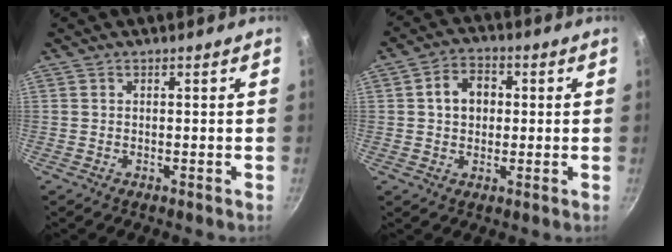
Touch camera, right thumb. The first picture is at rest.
{"total": 6.8, "force": [0.9, 5.3, 4.1], "torque": [-0.041, 0.012, 0.007]}